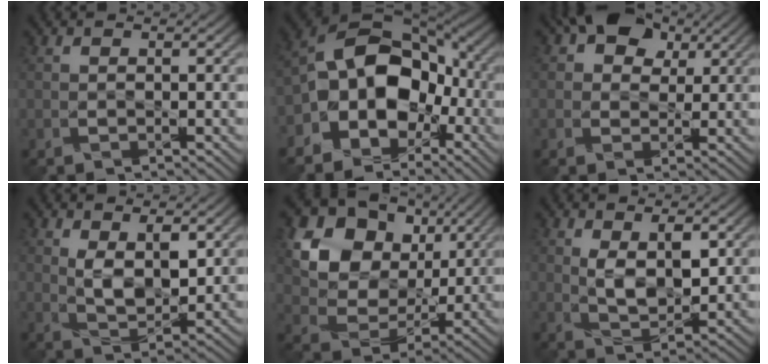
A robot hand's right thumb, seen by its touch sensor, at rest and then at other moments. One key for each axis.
{"total": 12.2, "fx": -3.3, "fy": 9.1, "fz": 7.5, "tx": -0.130, "ty": -0.002, "tz": -0.075}
{"total": 8.4, "fx": 4.0, "fy": 6.0, "fz": 4.3, "tx": -0.096, "ty": 0.026, "tz": 0.043}
{"total": 5.5, "fx": 1.8, "fy": 2.8, "fz": 4.3, "tx": -0.090, "ty": -0.009, "tz": 0.039}
{"total": 13.3, "fx": 5.1, "fy": 10.0, "fz": 7.1, "tx": -0.159, "ty": 0.010, "tz": 0.088}
{"total": 5.6, "fx": 1.6, "fy": 2.9, "fz": 4.5, "tx": -0.092, "ty": -0.009, "tz": 0.035}